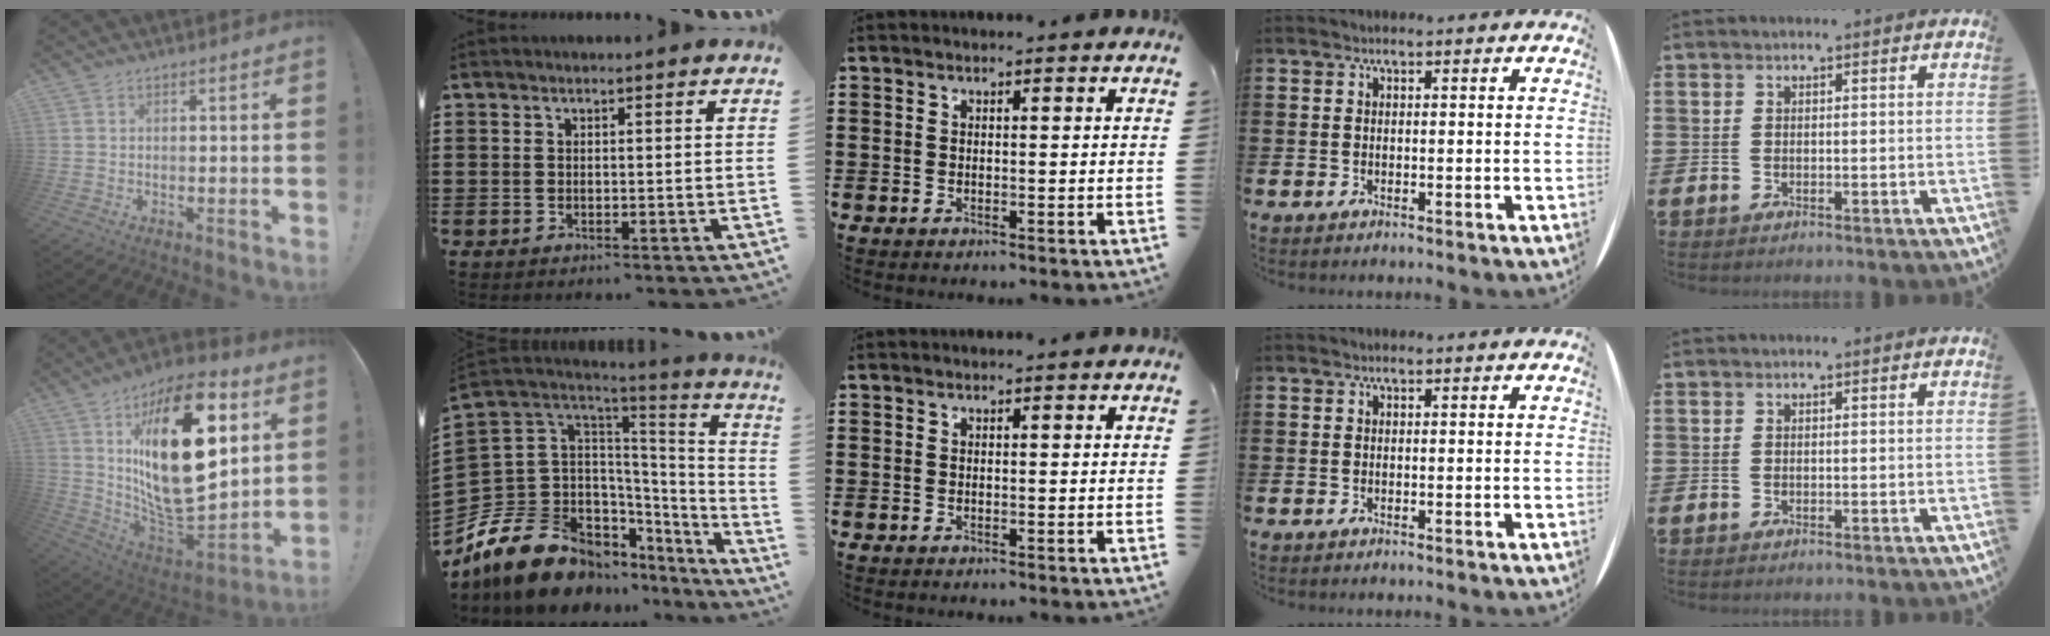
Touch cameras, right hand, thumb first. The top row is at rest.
{"thumb": {"total": 31.0, "force": [8.8, 15.0, 25.6], "torque": [-0.453, -0.051, 0.157]}, "index": {"total": 15.9, "force": [-10.3, 9.2, 7.8], "torque": [-0.190, -0.007, -0.177]}}